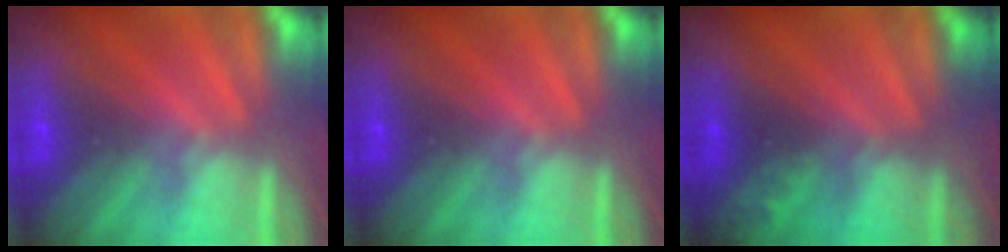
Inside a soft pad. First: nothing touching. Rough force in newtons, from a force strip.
{"total": 0.0}
{"total": 2.4}